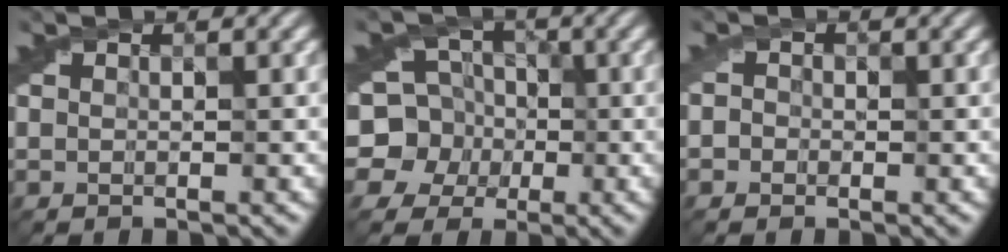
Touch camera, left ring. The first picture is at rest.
{"total": 8.9, "force": [-0.6, 8.1, 3.6], "torque": [-0.064, 0.031, -0.070]}
{"total": 1.8, "force": [0.0, 1.6, 0.8], "torque": [-0.011, 0.006, -0.014]}